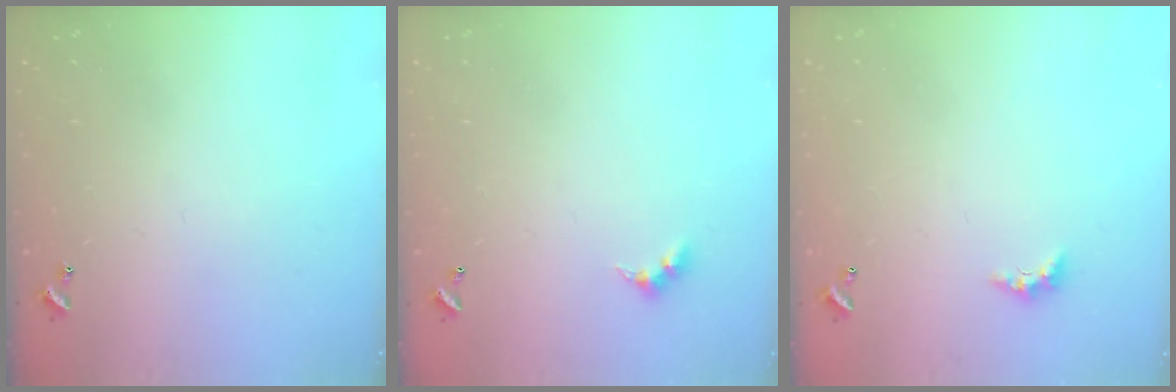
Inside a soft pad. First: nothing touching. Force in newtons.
{"total": 3.0, "press": 2.9, "slide": 0.5}
{"total": 2.3, "press": 2.2, "slide": 0.7}